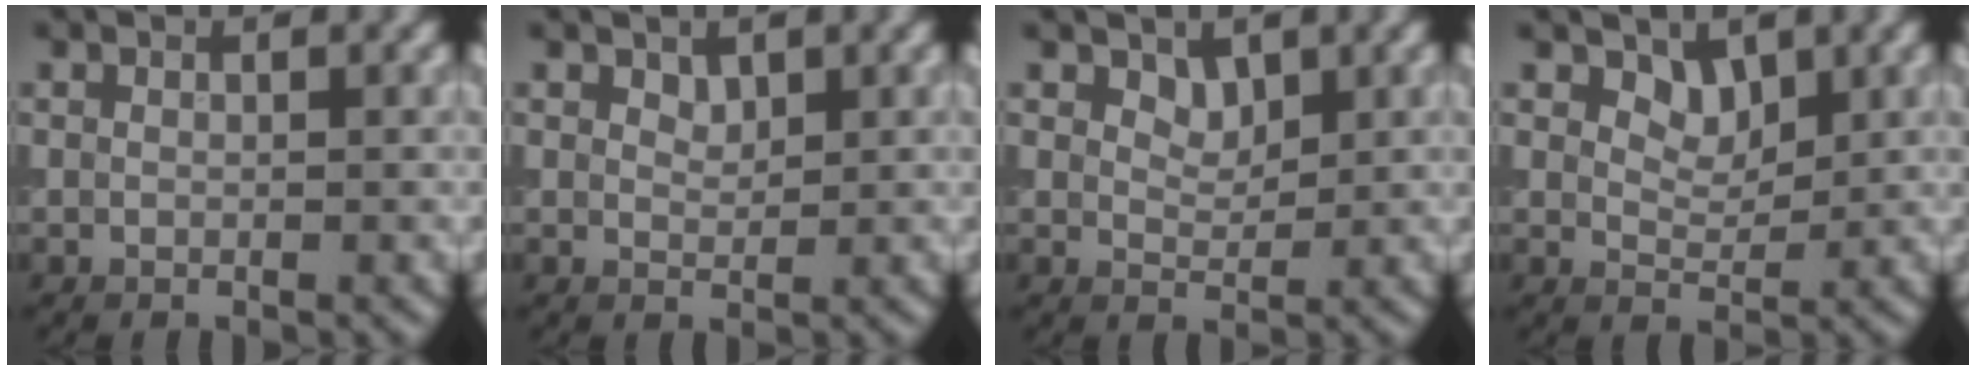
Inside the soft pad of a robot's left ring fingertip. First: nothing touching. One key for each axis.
{"total": 1.0, "fx": 0.7, "fy": 0.5, "fz": 0.3, "tx": -0.006, "ty": -0.002, "tz": 0.016}
{"total": 1.6, "fx": 1.1, "fy": 0.9, "fz": 0.7, "tx": -0.012, "ty": -0.005, "tz": 0.018}
{"total": 2.2, "fx": 1.5, "fy": 1.3, "fz": 1.1, "tx": -0.019, "ty": -0.011, "tz": 0.023}